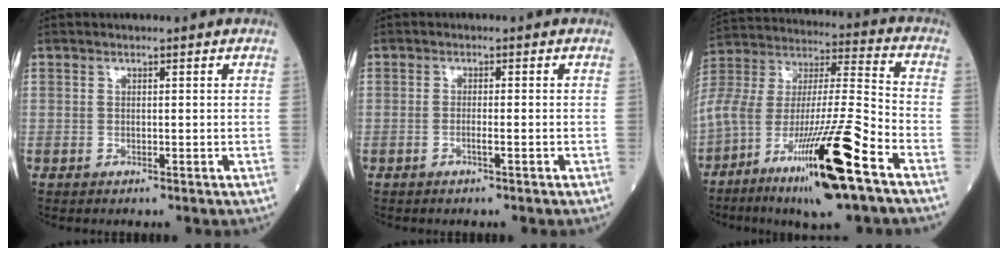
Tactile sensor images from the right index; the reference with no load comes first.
{"total": 1.1, "force": [-0.6, -0.1, 0.9], "torque": [-0.017, 0.001, -0.011]}
{"total": 25.0, "force": [-13.9, 2.6, 20.7], "torque": [-0.404, -0.033, -0.251]}